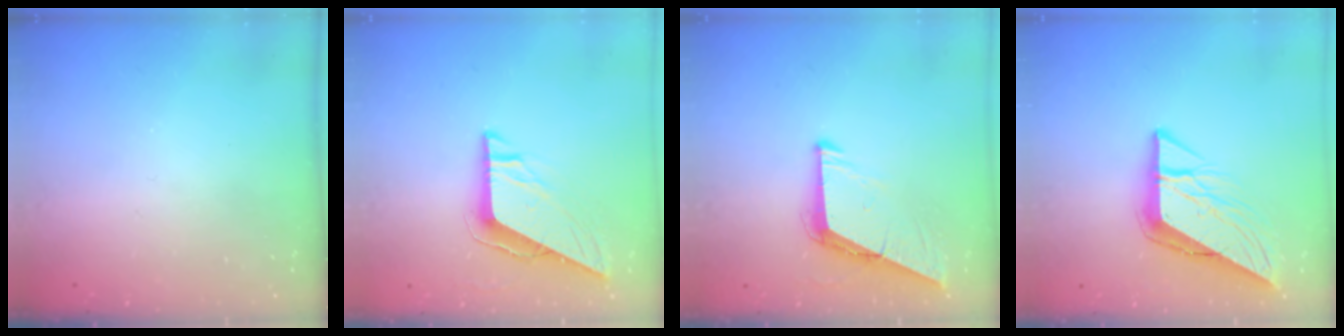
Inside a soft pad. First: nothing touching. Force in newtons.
{"total": 8.1, "press": 8.1, "slide": 0.3}
{"total": 8.6, "press": 8.5, "slide": 0.8}
{"total": 11.6, "press": 11.5, "slide": 1.4}